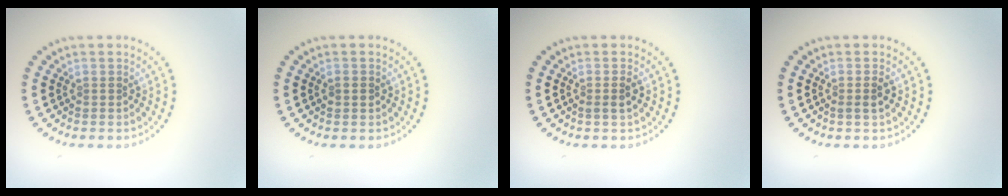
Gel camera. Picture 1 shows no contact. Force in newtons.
{"total": 1.0, "press": 1.0, "slide": 0.1}
{"total": 1.2, "press": 1.0, "slide": 0.7}
{"total": 1.2, "press": 1.0, "slide": 0.7}